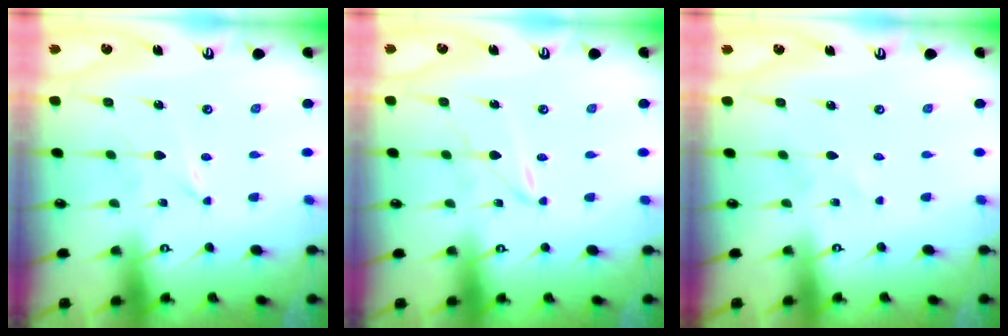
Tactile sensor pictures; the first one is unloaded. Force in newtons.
{"total": 1.6, "press": 1.5, "slide": 0.2}
{"total": 0.6, "press": 0.6, "slide": 0.1}